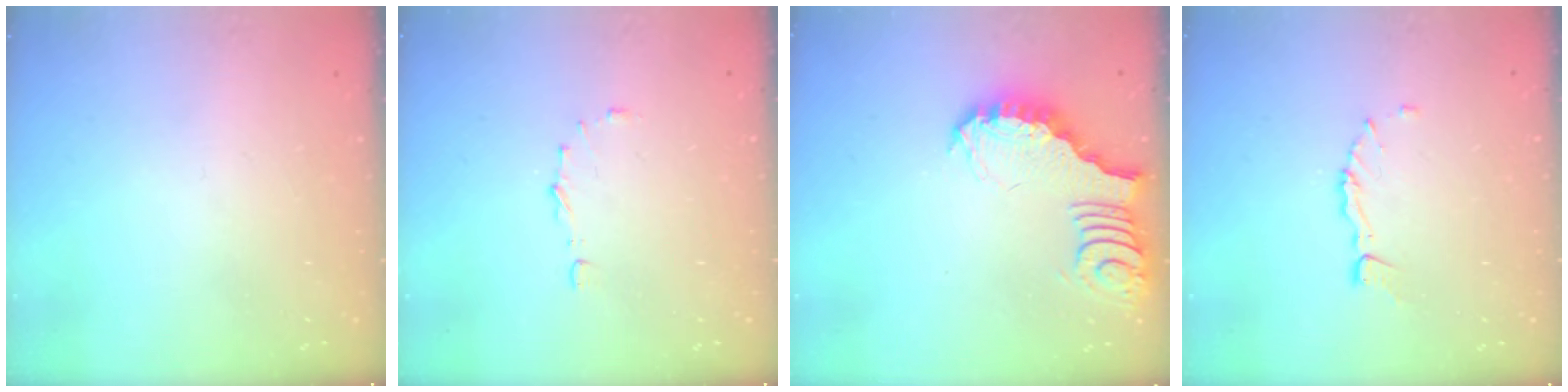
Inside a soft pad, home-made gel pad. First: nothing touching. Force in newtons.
{"total": 4.6, "press": 4.5, "slide": 0.6}
{"total": 3.8, "press": 3.7, "slide": 0.6}
{"total": 4.2, "press": 4.2, "slide": 0.1}